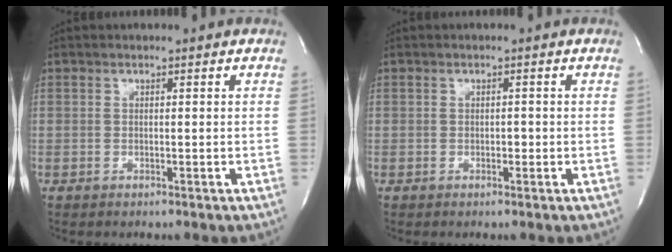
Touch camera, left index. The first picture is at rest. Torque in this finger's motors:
{"motor_torque": [0.05, 0.00, 0.00, -0.01]}